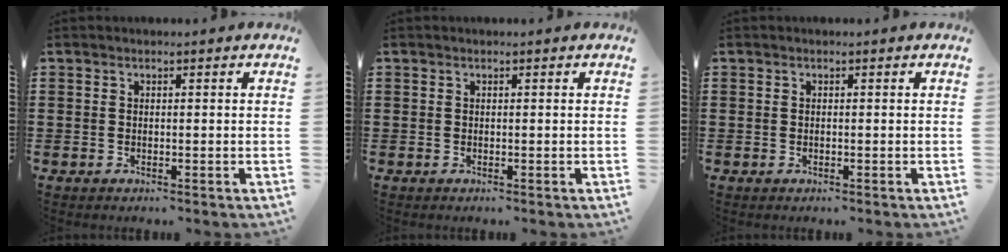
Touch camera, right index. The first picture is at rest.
{"total": 0.0}
{"total": 0.0}